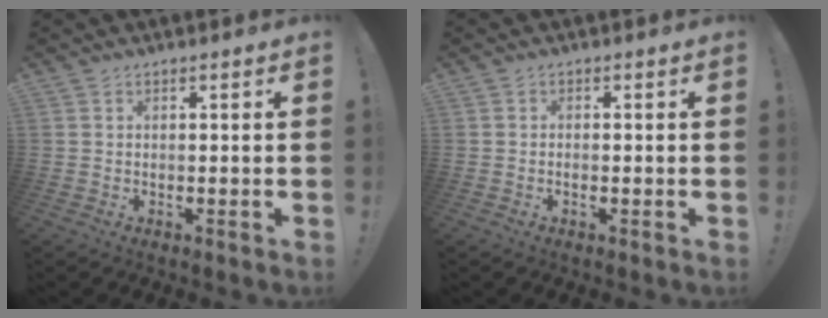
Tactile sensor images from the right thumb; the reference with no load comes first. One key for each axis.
{"total": 1.0, "fx": -0.7, "fy": 0.2, "fz": 0.6, "tx": -0.021, "ty": 0.004, "tz": -0.010}